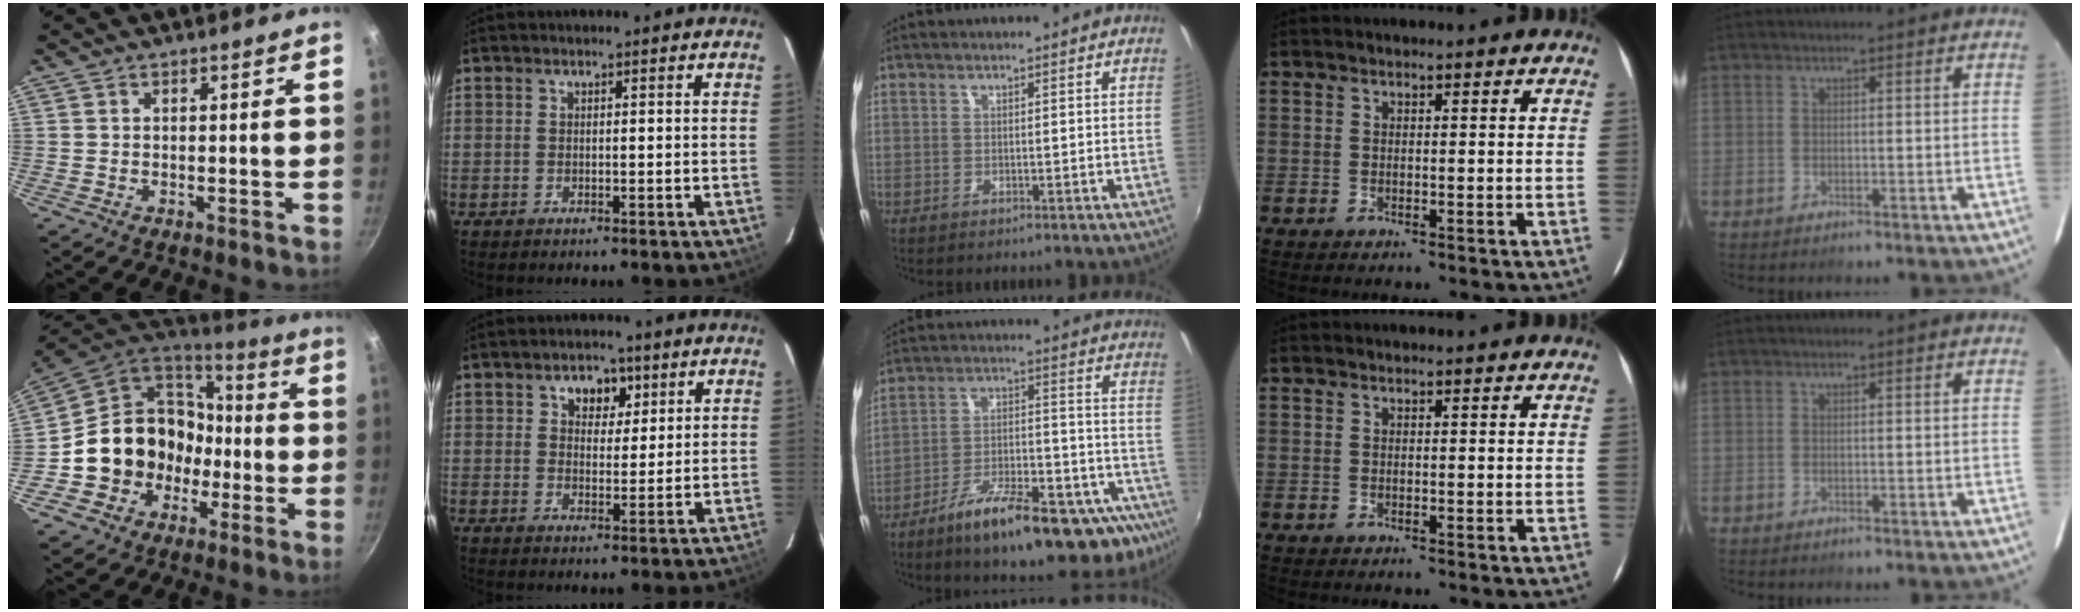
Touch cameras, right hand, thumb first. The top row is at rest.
{"thumb": {"total": 17.1, "force": [-3.4, 15.2, 7.0], "torque": [-0.086, 0.056, -0.047]}, "index": {"total": 5.2, "force": [2.5, 3.8, 2.5], "torque": [-0.032, 0.005, 0.039]}, "middle": {"total": 24.0, "force": [-17.6, 6.5, 14.9], "torque": [-0.200, -0.012, -0.248]}}